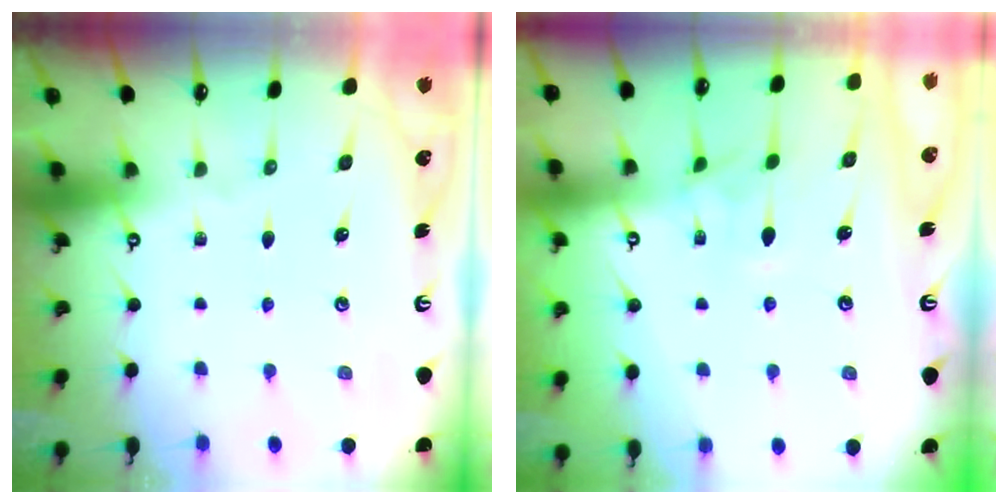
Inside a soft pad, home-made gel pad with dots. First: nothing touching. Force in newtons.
{"total": 1.2, "press": 0.9, "slide": 0.8}